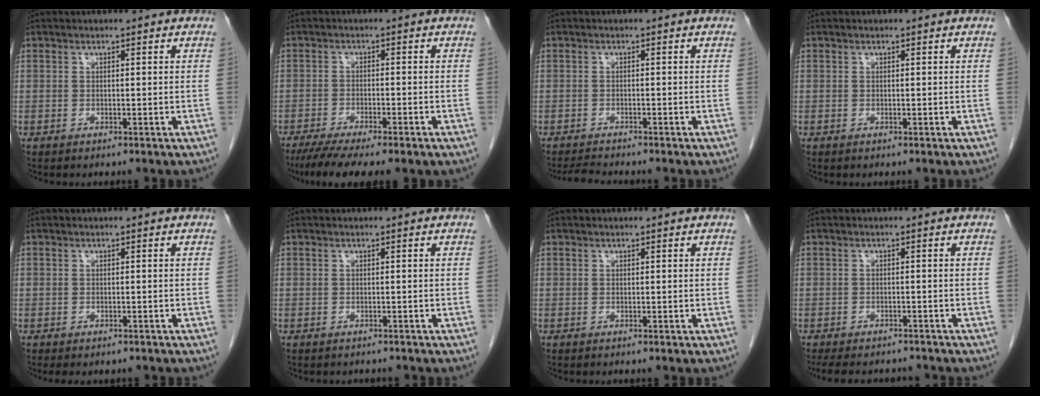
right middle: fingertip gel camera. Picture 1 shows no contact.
{"total": 9.7, "force": [-7.3, 1.1, 6.2], "torque": [-0.091, -0.020, -0.110]}
{"total": 2.7, "force": [-2.6, -0.8, 0.6], "torque": [-0.023, -0.018, -0.048]}
{"total": 0.0}
{"total": 3.4, "force": [-2.9, 1.5, 1.1], "torque": [-0.013, -0.004, -0.035]}
{"total": 2.5, "force": [-2.3, 0.9, 0.5], "torque": [-0.013, -0.004, -0.028]}
{"total": 0.0}
{"total": 9.5, "force": [-8.5, 2.8, 3.1], "torque": [-0.059, -0.004, -0.112]}